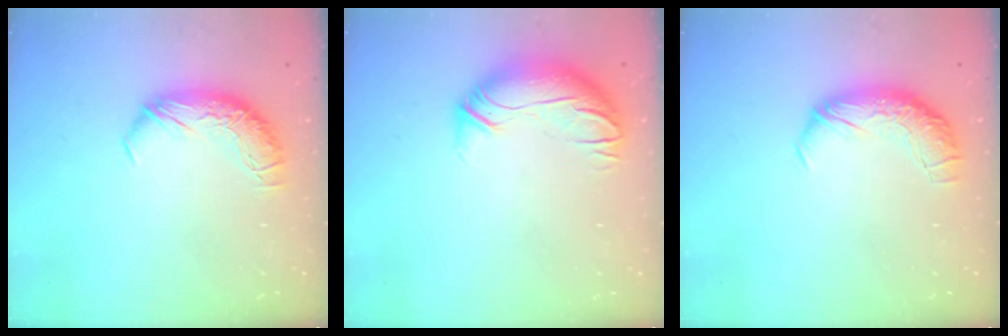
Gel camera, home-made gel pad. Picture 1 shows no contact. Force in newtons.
{"total": 2.9, "press": 0.3, "slide": 2.9}
{"total": 2.4, "press": 1.1, "slide": 2.1}